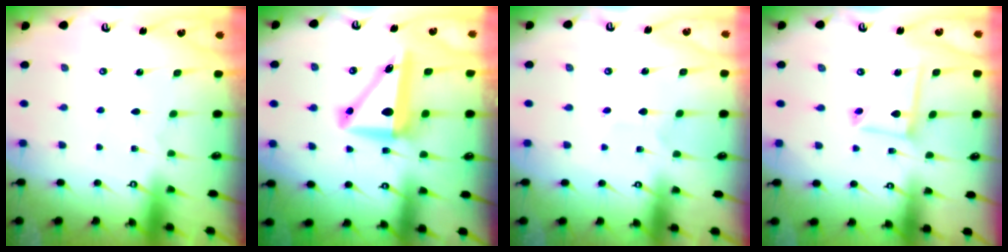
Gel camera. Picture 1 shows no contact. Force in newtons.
{"total": 11.2, "press": 10.9, "slide": 2.3}
{"total": 3.1, "press": 3.0, "slide": 0.8}
{"total": 9.4, "press": 9.4, "slide": 0.8}